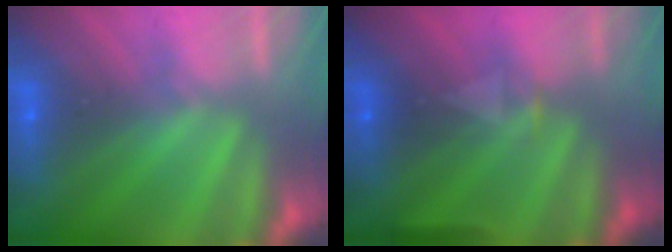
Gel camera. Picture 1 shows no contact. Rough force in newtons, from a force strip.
{"total": 6.9}